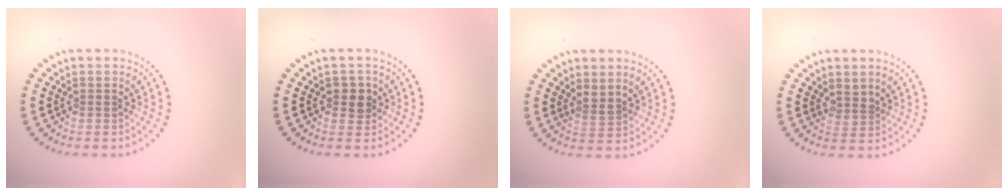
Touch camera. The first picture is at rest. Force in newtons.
{"total": 1.9, "press": 1.7, "slide": 0.8}
{"total": 1.2, "press": 0.7, "slide": 1.0}
{"total": 1.4, "press": 1.1, "slide": 0.8}